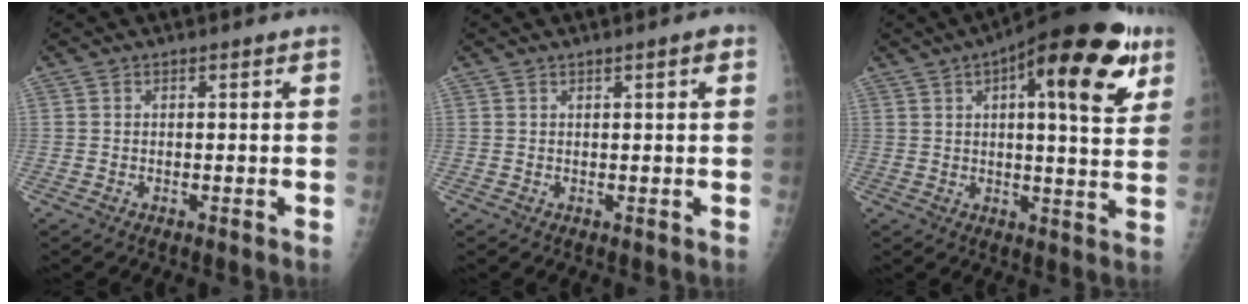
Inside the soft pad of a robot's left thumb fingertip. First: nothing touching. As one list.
[{"total": 1.7, "force": [0.9, 0.2, 1.5], "torque": [-0.021, 0.000, 0.011]}, {"total": 21.5, "force": [9.7, 7.1, 17.8], "torque": [-0.231, -0.008, 0.130]}]